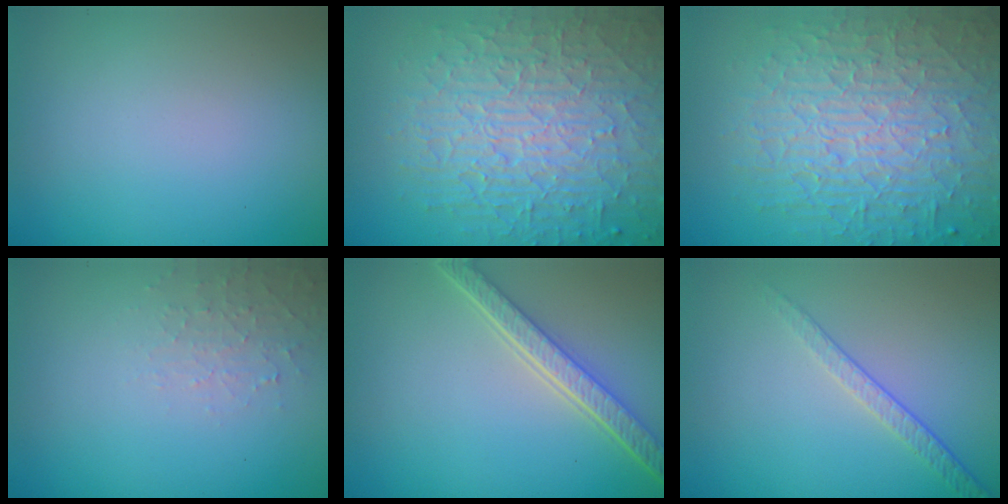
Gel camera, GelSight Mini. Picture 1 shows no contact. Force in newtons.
{"total": 10.0, "press": 6.5, "slide": 7.6}
{"total": 10.1, "press": 6.7, "slide": 7.5}
{"total": 1.8, "press": 1.8, "slide": 0.4}
{"total": 4.6, "press": 3.5, "slide": 2.9}
{"total": 1.9, "press": 1.4, "slide": 1.3}